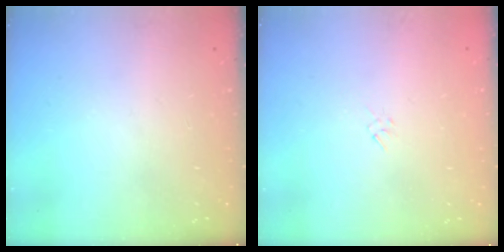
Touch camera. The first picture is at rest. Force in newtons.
{"total": 1.6, "press": 1.6, "slide": 0.4}